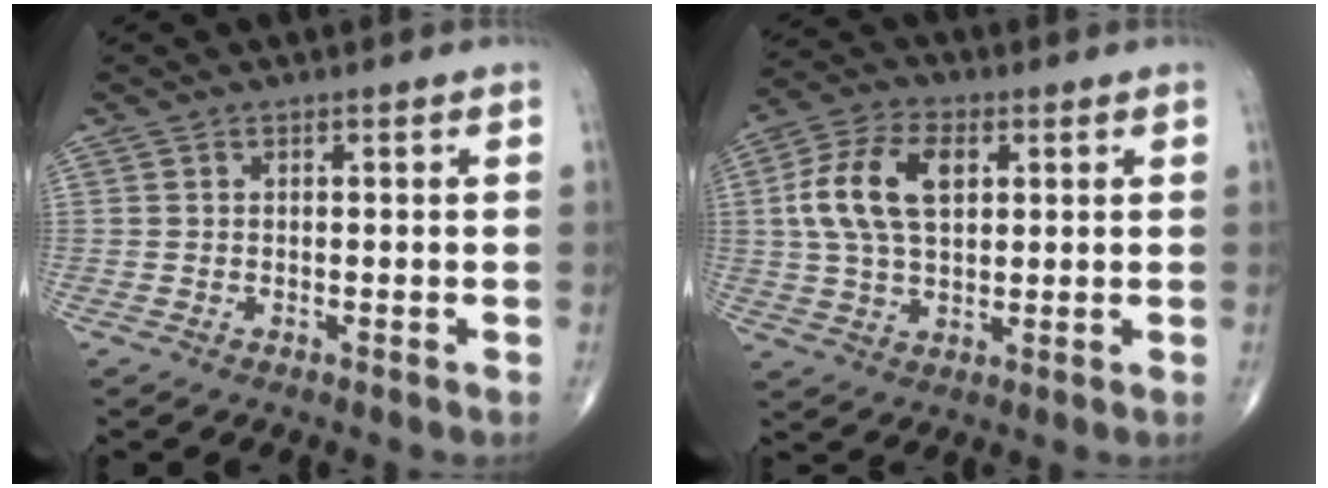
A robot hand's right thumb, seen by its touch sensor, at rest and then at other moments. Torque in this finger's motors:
{"motor_torque": [0.17, 0.27, 0.43, -0.09, 0.22]}